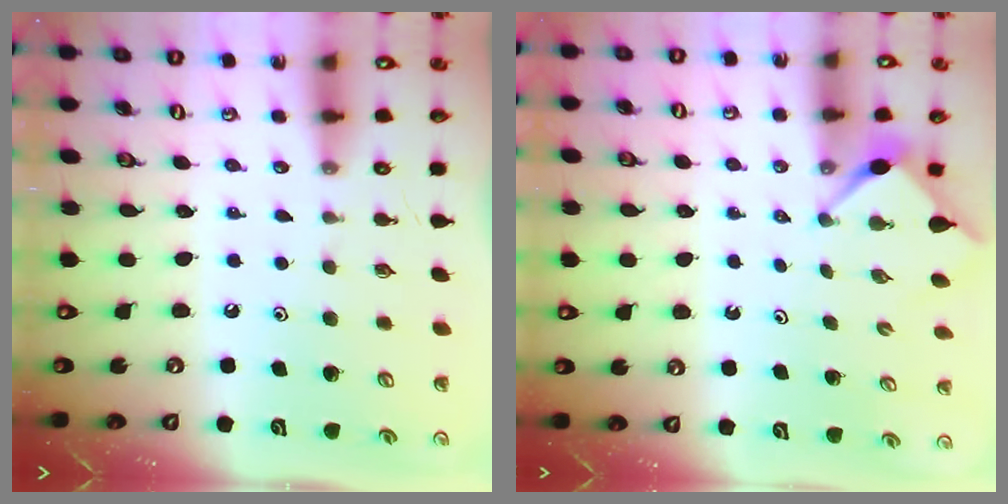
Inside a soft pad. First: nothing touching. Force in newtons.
{"total": 2.8, "press": 2.8, "slide": 0.3}